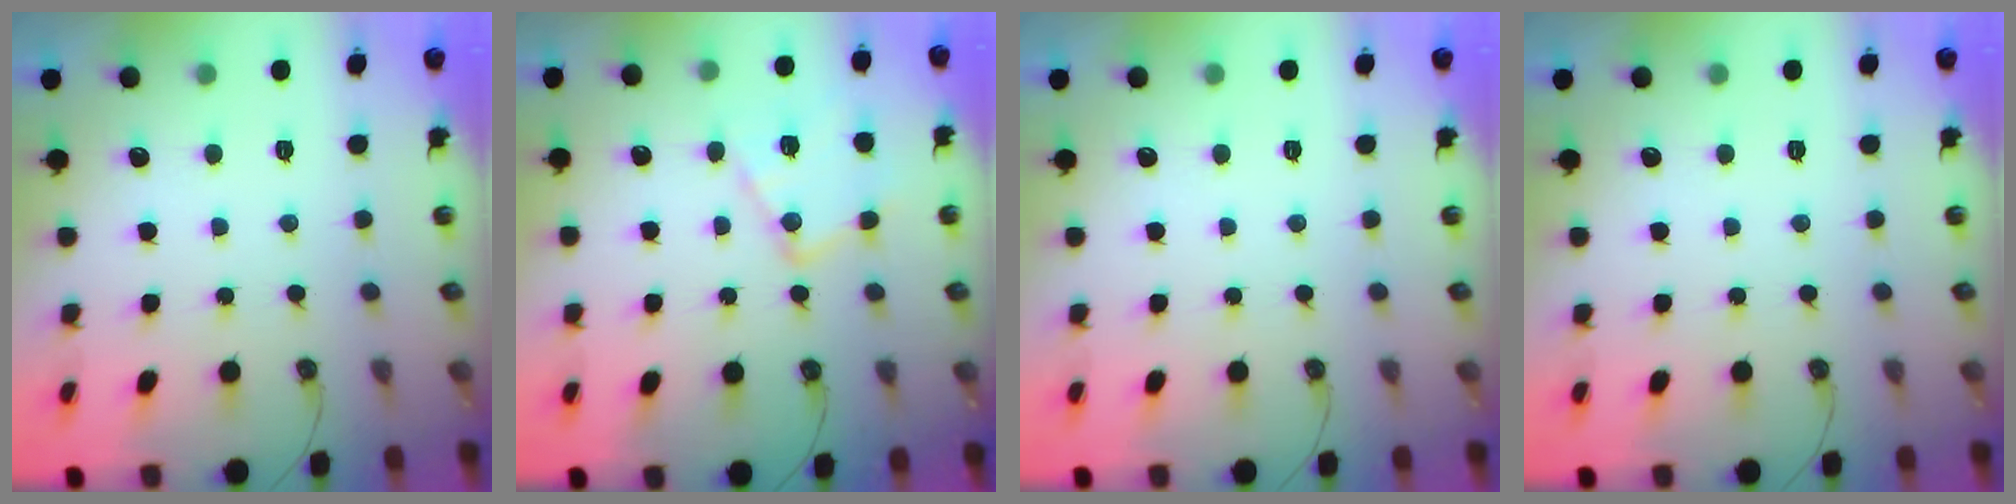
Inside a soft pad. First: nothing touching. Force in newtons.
{"total": 13.4, "press": 13.4, "slide": 1.3}
{"total": 0.0}
{"total": 0.0}